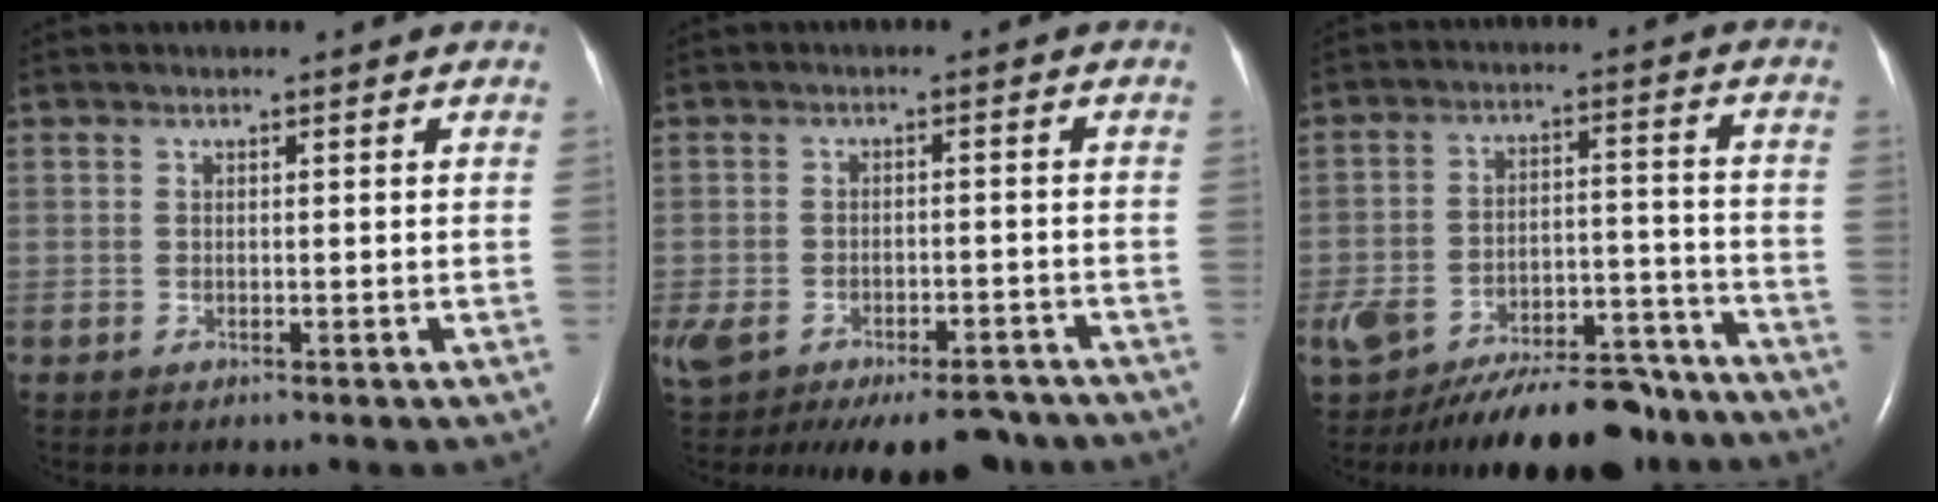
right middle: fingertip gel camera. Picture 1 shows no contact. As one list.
[{"total": 18.3, "force": [-13.3, 8.5, 9.2], "torque": [-0.211, -0.017, -0.177]}, {"total": 19.4, "force": [-16.3, 6.7, 8.1], "torque": [-0.138, 0.013, -0.239]}]